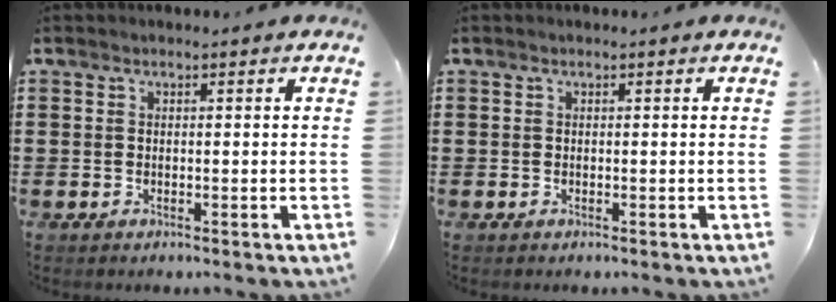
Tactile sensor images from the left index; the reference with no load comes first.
{"total": 0.0}